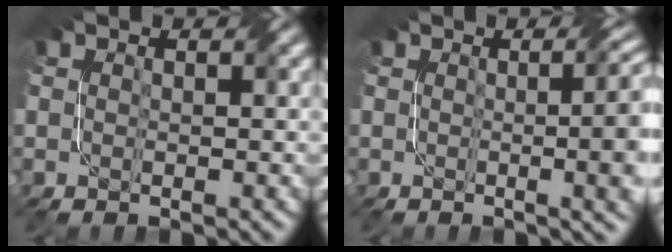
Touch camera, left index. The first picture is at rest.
{"total": 9.7, "force": [0.4, 4.3, 8.6], "torque": [-0.042, 0.017, 0.000]}